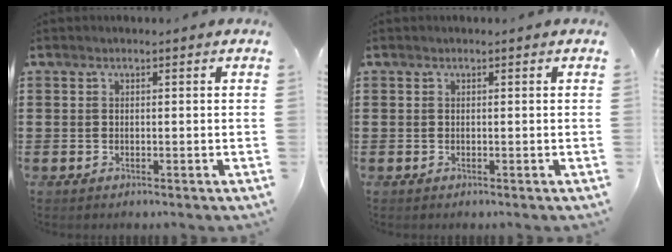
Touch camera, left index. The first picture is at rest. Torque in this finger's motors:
{"motor_torque": [-0.01, 0.00, 0.00, 0.00]}